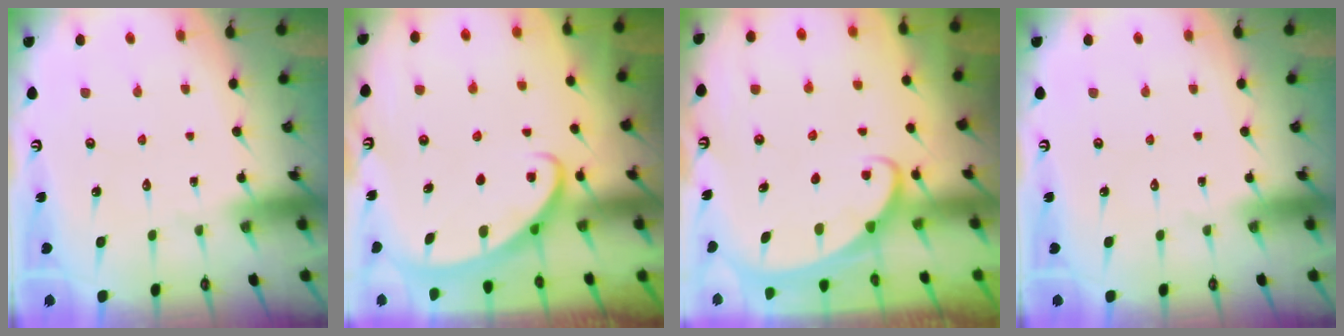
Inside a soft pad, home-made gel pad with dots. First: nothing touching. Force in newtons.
{"total": 2.5, "press": 2.5, "slide": 0.3}
{"total": 2.0, "press": 2.0, "slide": 0.1}
{"total": 0.0}